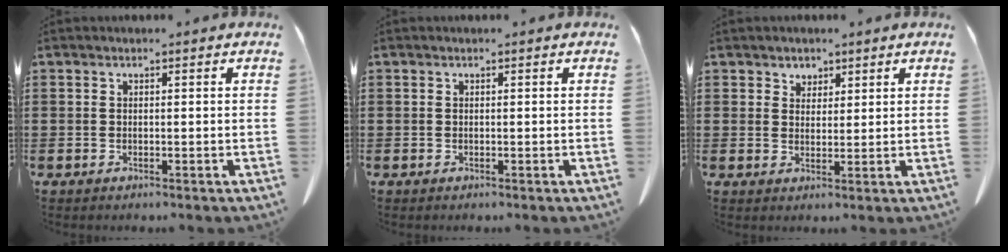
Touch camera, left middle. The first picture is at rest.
{"total": 0.0}
{"total": 2.5, "force": [1.9, 1.5, 0.0], "torque": [-0.001, 0.003, 0.036]}